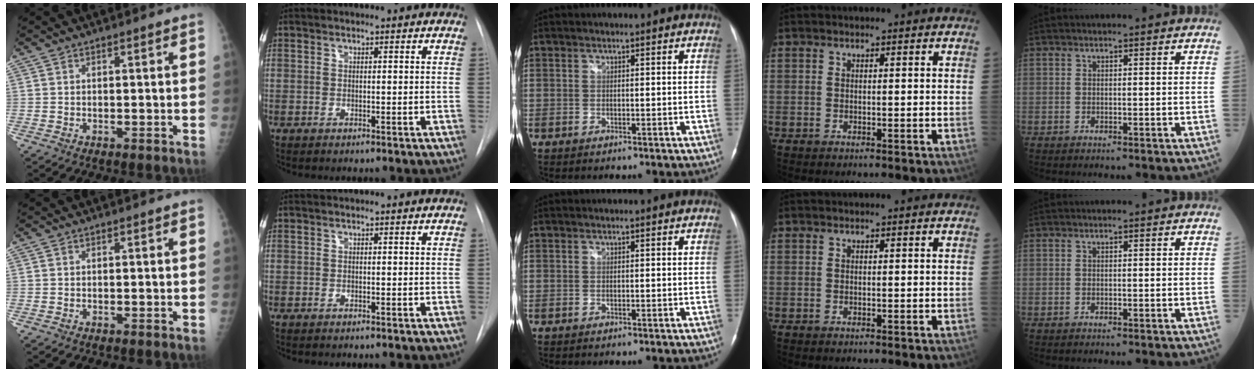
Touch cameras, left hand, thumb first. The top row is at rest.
{}